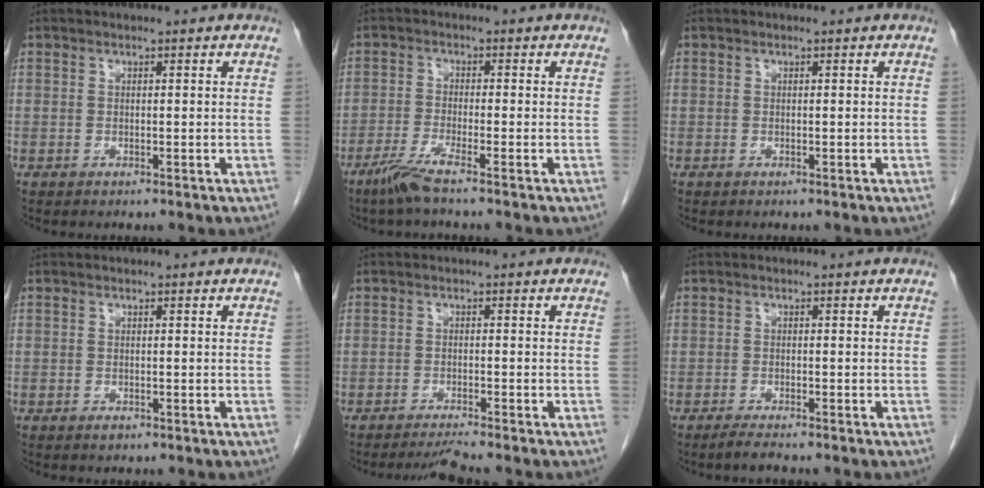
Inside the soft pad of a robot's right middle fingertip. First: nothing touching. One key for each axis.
{"total": 4.0, "fx": -3.0, "fy": -0.5, "fz": 2.7, "tx": -0.061, "ty": -0.012, "tz": -0.067}
{"total": 0.0}
{"total": 0.6, "fx": -0.4, "fy": 0.2, "fz": 0.4, "tx": -0.006, "ty": 0.000, "tz": -0.005}
{"total": 2.6, "fx": -2.3, "fy": -1.2, "fz": 0.4, "tx": -0.019, "ty": -0.016, "tz": -0.041}
{"total": 1.9, "fx": -1.6, "fy": -0.2, "fz": 0.9, "tx": -0.029, "ty": -0.008, "tz": -0.030}